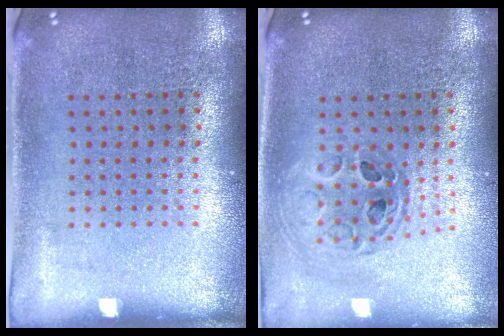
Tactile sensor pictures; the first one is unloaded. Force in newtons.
{"total": 0.8, "press": 0.8, "slide": 0.1}